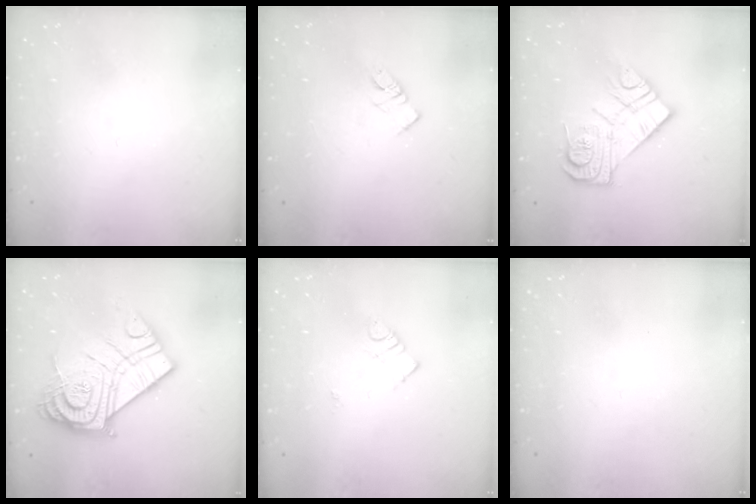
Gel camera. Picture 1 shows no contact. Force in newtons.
{"total": 4.0, "press": 4.0, "slide": 0.4}
{"total": 13.4, "press": 13.4, "slide": 1.1}
{"total": 24.3, "press": 24.1, "slide": 2.4}
{"total": 3.9, "press": 3.8, "slide": 0.5}
{"total": 0.0}